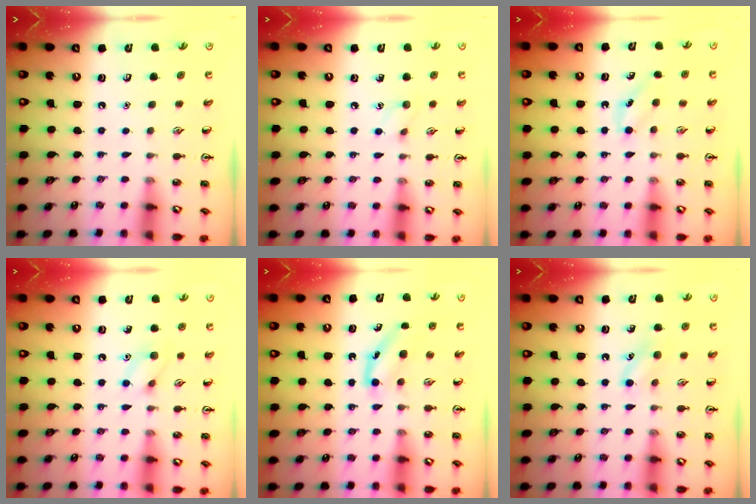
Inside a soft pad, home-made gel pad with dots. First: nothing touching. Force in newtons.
{"total": 5.4, "press": 5.3, "slide": 1.3}
{"total": 3.5, "press": 3.3, "slide": 1.0}
{"total": 7.8, "press": 7.7, "slide": 0.9}
{"total": 4.2, "press": 4.0, "slide": 1.2}
{"total": 8.0, "press": 7.8, "slide": 1.8}